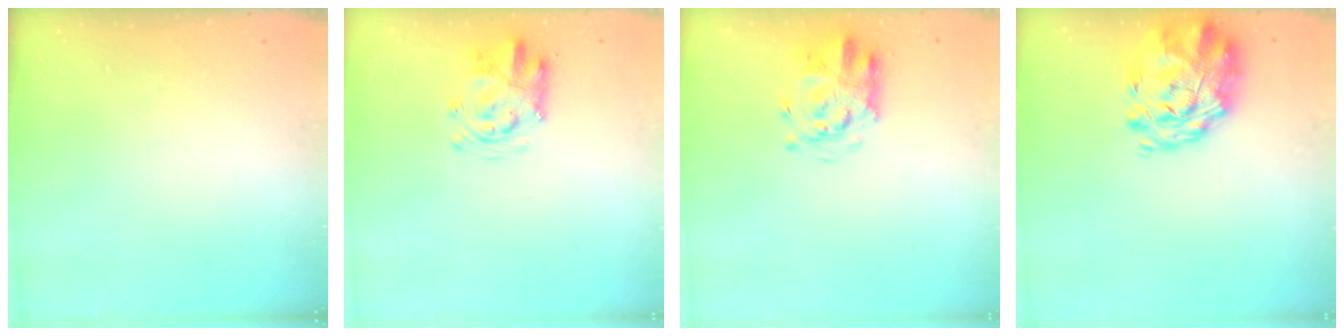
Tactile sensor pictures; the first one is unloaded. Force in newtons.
{"total": 3.1, "press": 3.0, "slide": 0.6}
{"total": 3.6, "press": 3.4, "slide": 1.0}
{"total": 3.3, "press": 2.6, "slide": 2.0}